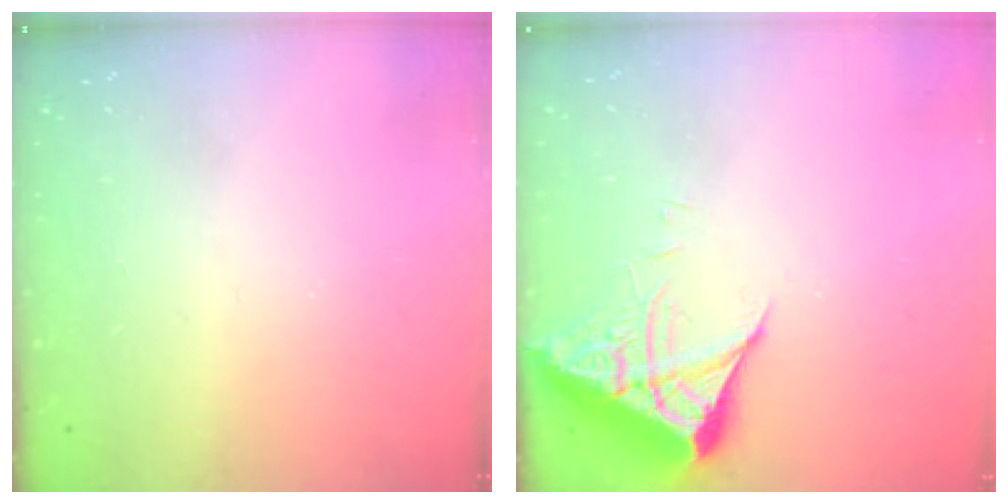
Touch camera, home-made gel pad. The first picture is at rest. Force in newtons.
{"total": 6.1, "press": 6.1, "slide": 0.7}